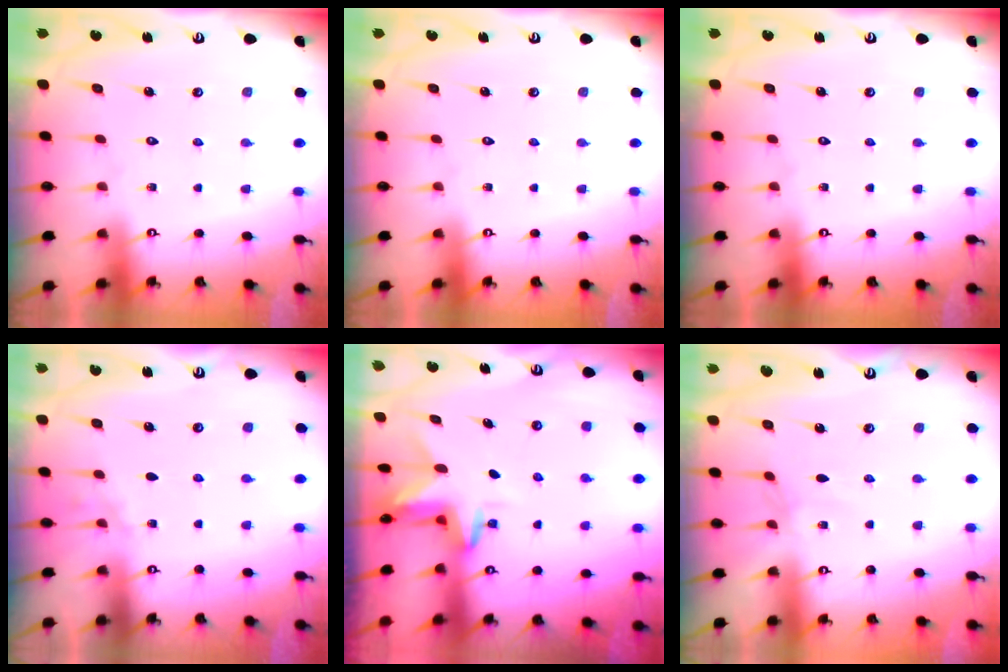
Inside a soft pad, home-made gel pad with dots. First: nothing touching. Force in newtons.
{"total": 0.0}
{"total": 0.0}
{"total": 2.5, "press": 1.6, "slide": 1.8}
{"total": 3.2, "press": 3.2, "slide": 0.3}
{"total": 0.0}